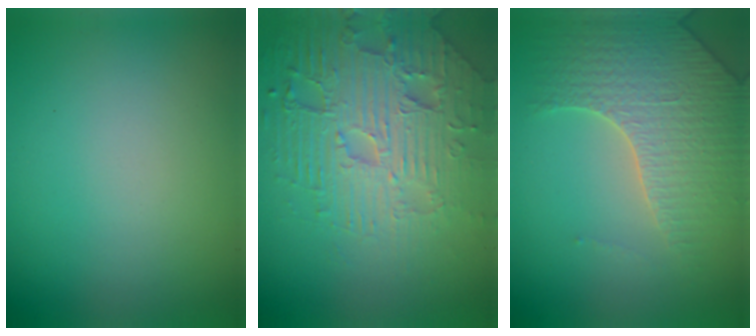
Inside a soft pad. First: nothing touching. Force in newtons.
{"total": 7.2, "press": 5.4, "slide": 4.7}
{"total": 4.1, "press": 4.0, "slide": 0.8}